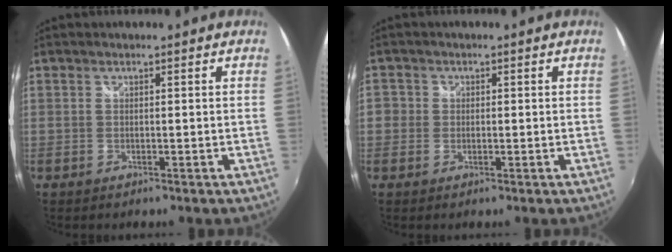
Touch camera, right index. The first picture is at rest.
{"total": 2.8, "force": [-0.7, 2.6, 0.7], "torque": [-0.014, -0.001, -0.019]}